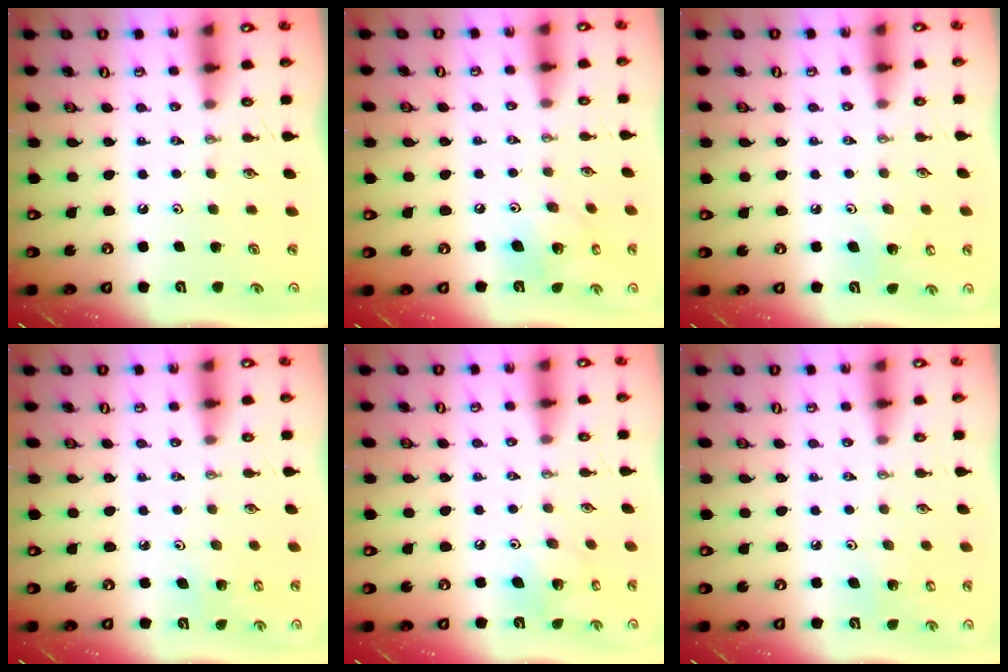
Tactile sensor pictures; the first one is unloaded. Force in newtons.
{"total": 10.7, "press": 10.6, "slide": 2.0}
{"total": 6.3, "press": 6.2, "slide": 0.5}
{"total": 3.3, "press": 3.3, "slide": 0.3}
{"total": 9.2, "press": 9.2, "slide": 0.6}
{"total": 3.7, "press": 3.7, "slide": 0.4}